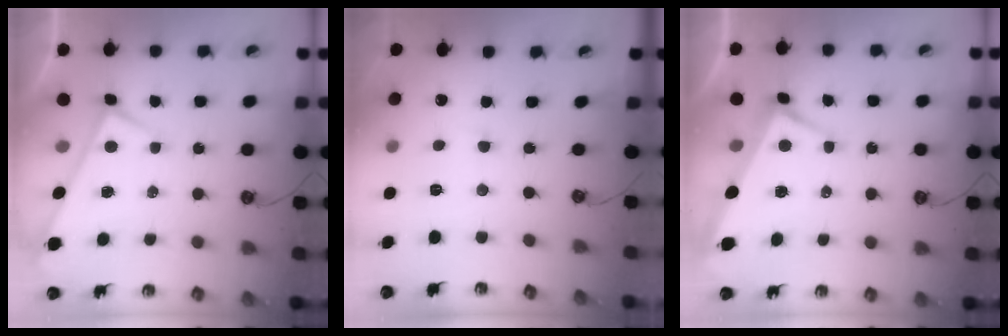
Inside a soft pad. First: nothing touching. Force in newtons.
{"total": 2.6, "press": 2.6, "slide": 0.5}
{"total": 1.4, "press": 0.9, "slide": 1.0}